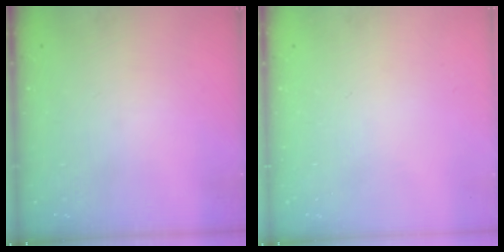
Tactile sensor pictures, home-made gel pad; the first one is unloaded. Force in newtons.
{"total": 0.0}